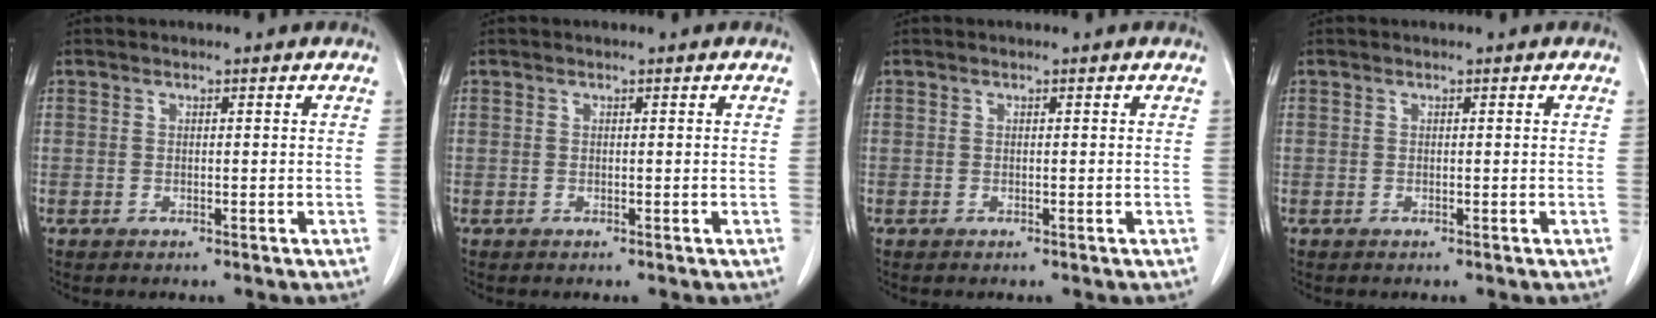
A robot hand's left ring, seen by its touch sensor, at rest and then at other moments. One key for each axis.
{"total": 0.0}
{"total": 0.0}
{"total": 0.0}